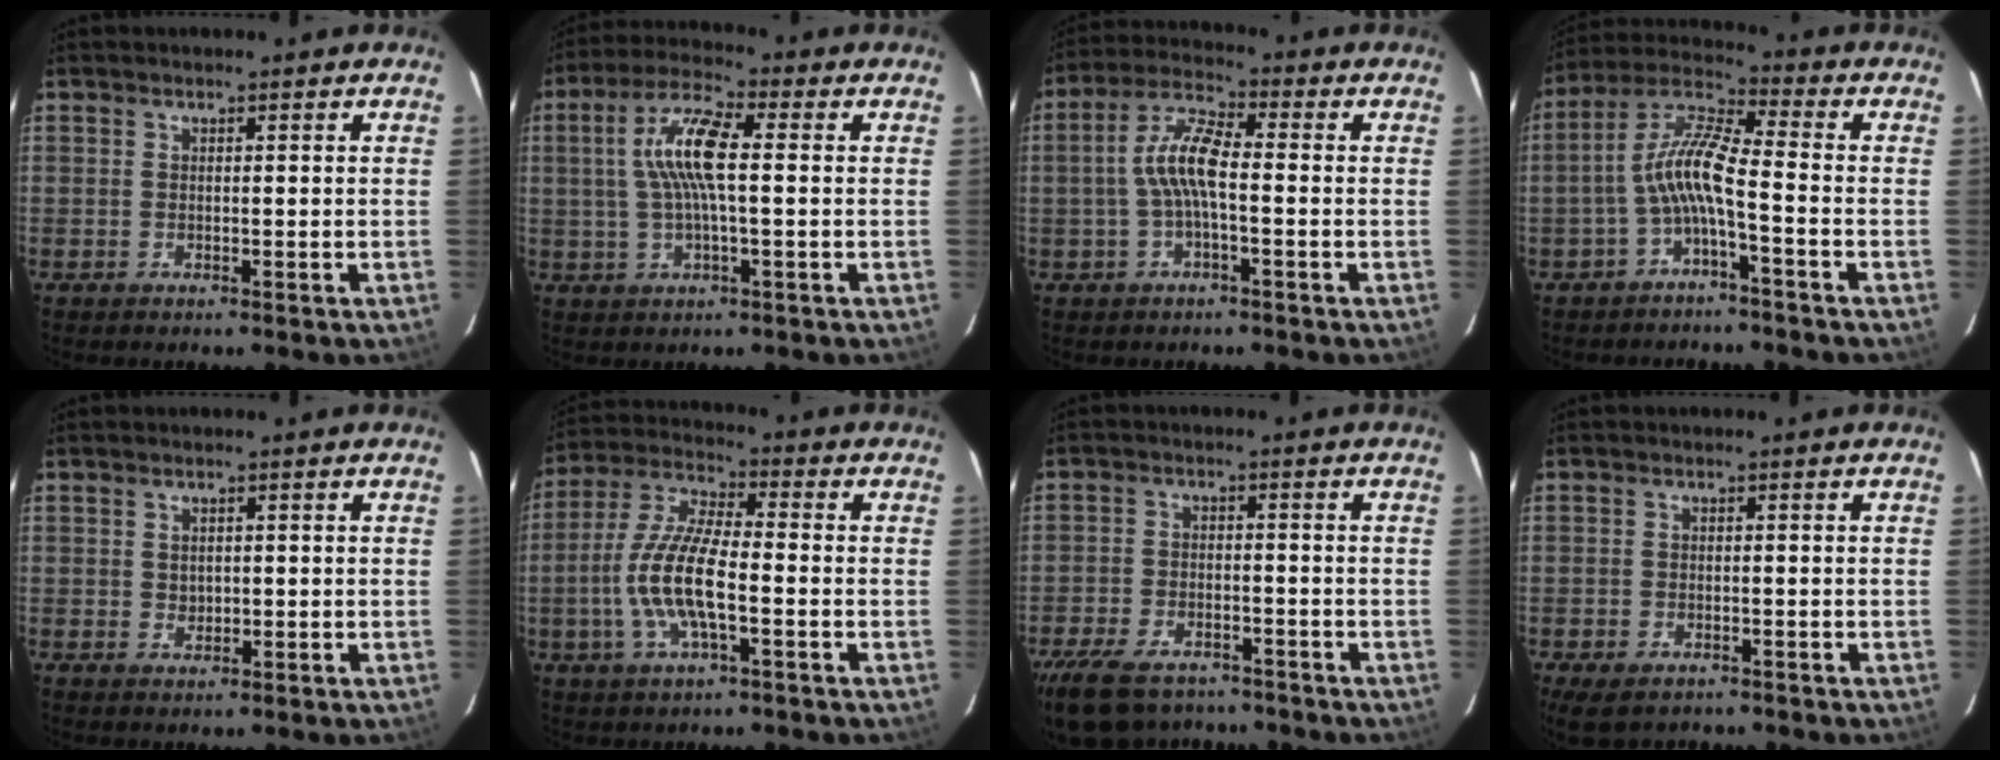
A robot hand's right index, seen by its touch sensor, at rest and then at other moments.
{"total": 10.1, "force": [1.0, 2.2, 9.9], "torque": [-0.189, 0.012, 0.019]}
{"total": 7.8, "force": [-1.0, 2.0, 7.5], "torque": [-0.158, 0.016, -0.020]}
{"total": 8.4, "force": [-2.8, 1.0, 7.9], "torque": [-0.182, 0.018, -0.054]}
{"total": 1.5, "force": [0.3, 1.4, 0.6], "torque": [-0.006, 0.003, 0.007]}
{"total": 12.3, "force": [-3.1, 3.4, 11.5], "torque": [-0.240, 0.001, -0.062]}
{"total": 14.6, "force": [-10.9, 7.1, 6.7], "torque": [-0.166, -0.016, -0.176]}
{"total": 6.3, "force": [-4.3, 3.2, 3.2], "torque": [-0.078, -0.023, -0.068]}